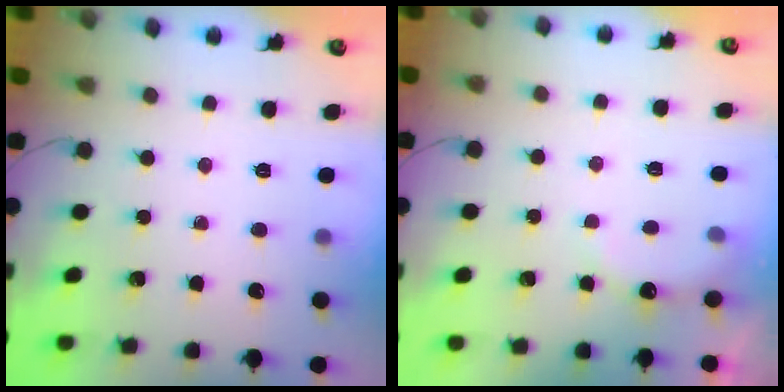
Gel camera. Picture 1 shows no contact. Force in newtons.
{"total": 7.3, "press": 7.2, "slide": 1.4}